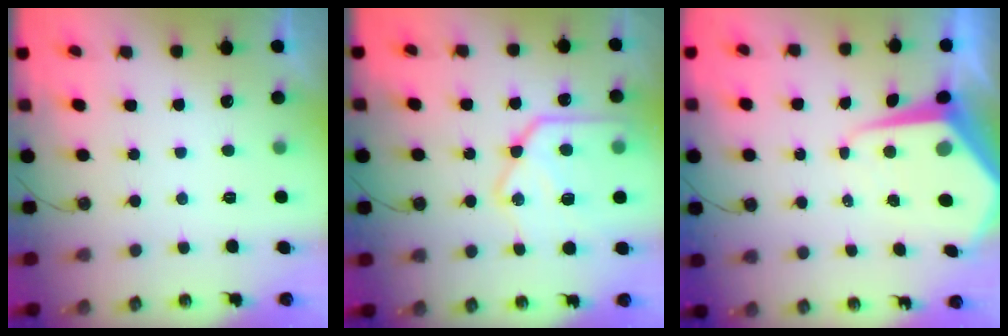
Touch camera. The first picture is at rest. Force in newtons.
{"total": 19.4, "press": 19.2, "slide": 2.1}
{"total": 9.5, "press": 9.4, "slide": 0.8}